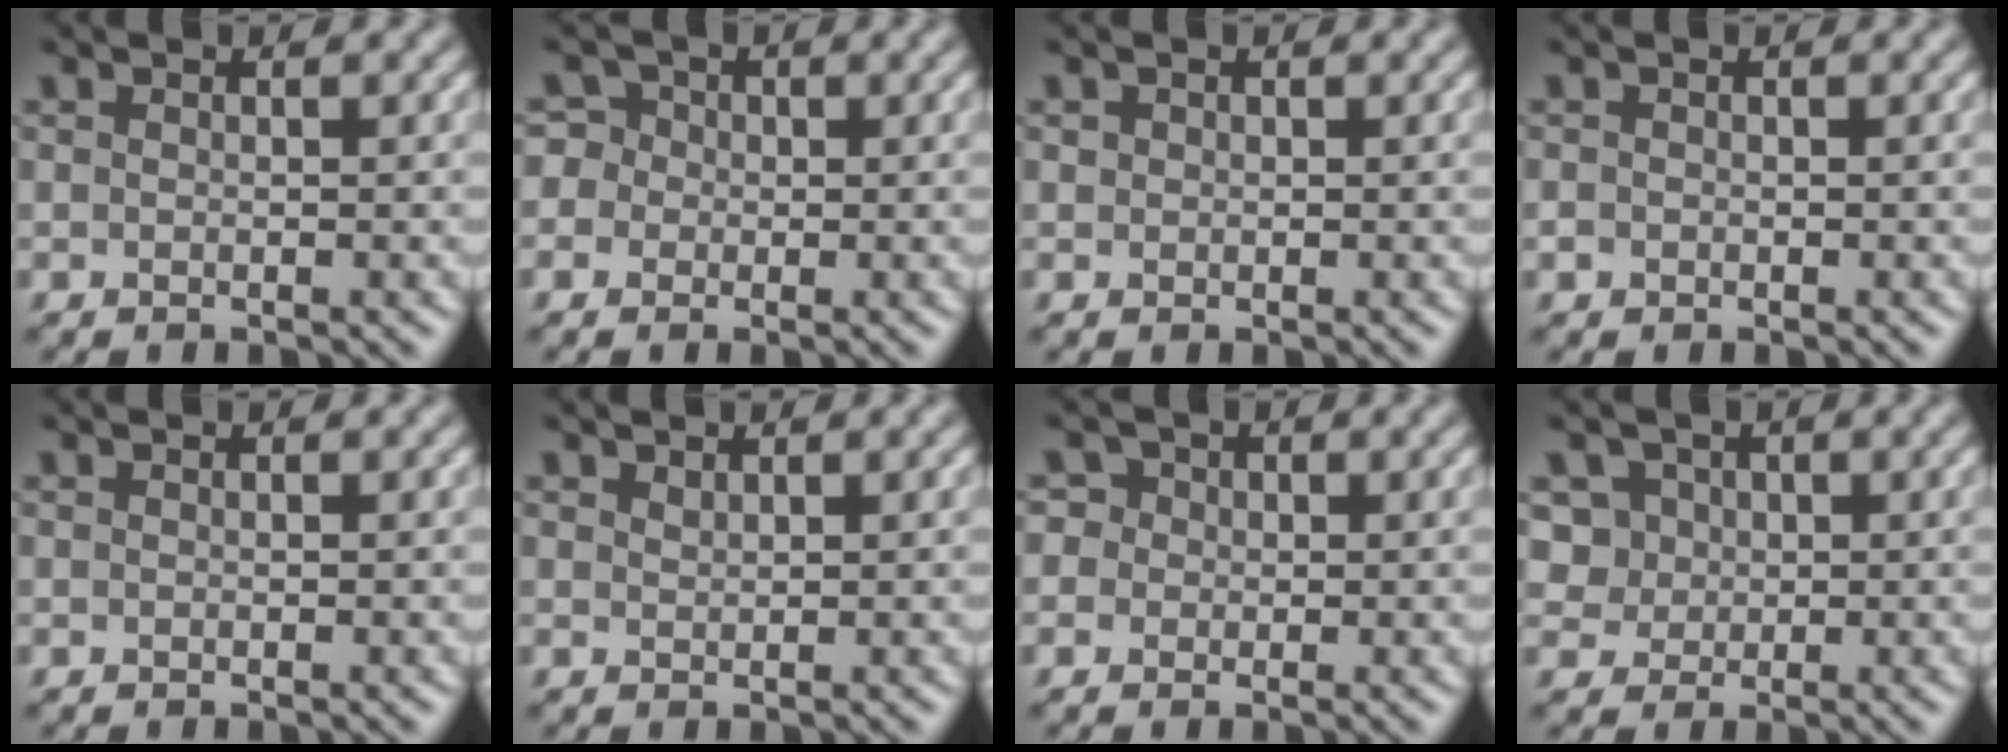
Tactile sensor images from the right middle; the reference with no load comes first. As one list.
[{"total": 3.6, "force": [0.5, 3.4, 1.2], "torque": [-0.007, 0.021, -0.013]}, {"total": 0.6, "force": [0.2, 0.5, 0.0], "torque": [0.000, -0.003, 0.007]}, {"total": 0.6, "force": [-0.2, 0.5, 0.2], "torque": [-0.005, -0.002, -0.002]}, {"total": 0.0}, {"total": 0.7, "force": [0.7, 0.2, 0.0], "torque": [-0.003, -0.003, 0.014]}, {"total": 3.0, "force": [1.0, 2.7, 1.0], "torque": [-0.015, 0.007, -0.002]}, {"total": 5.2, "force": [2.1, 4.3, 2.0], "torque": [-0.042, 0.005, 0.030]}]